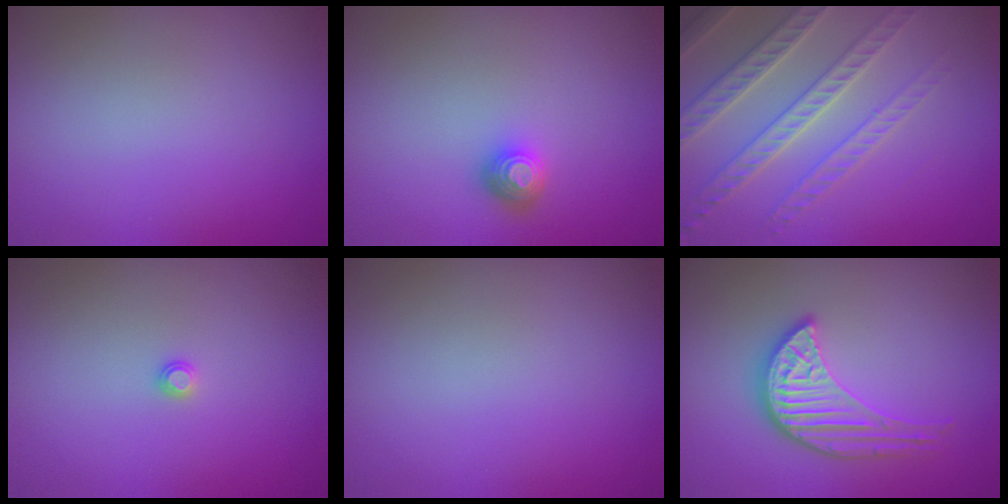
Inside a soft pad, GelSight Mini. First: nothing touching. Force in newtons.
{"total": 1.6, "press": 1.3, "slide": 1.0}
{"total": 4.7, "press": 4.3, "slide": 1.8}
{"total": 0.6, "press": 0.6, "slide": 0.2}
{"total": 0.0}
{"total": 4.0, "press": 3.5, "slide": 1.9}